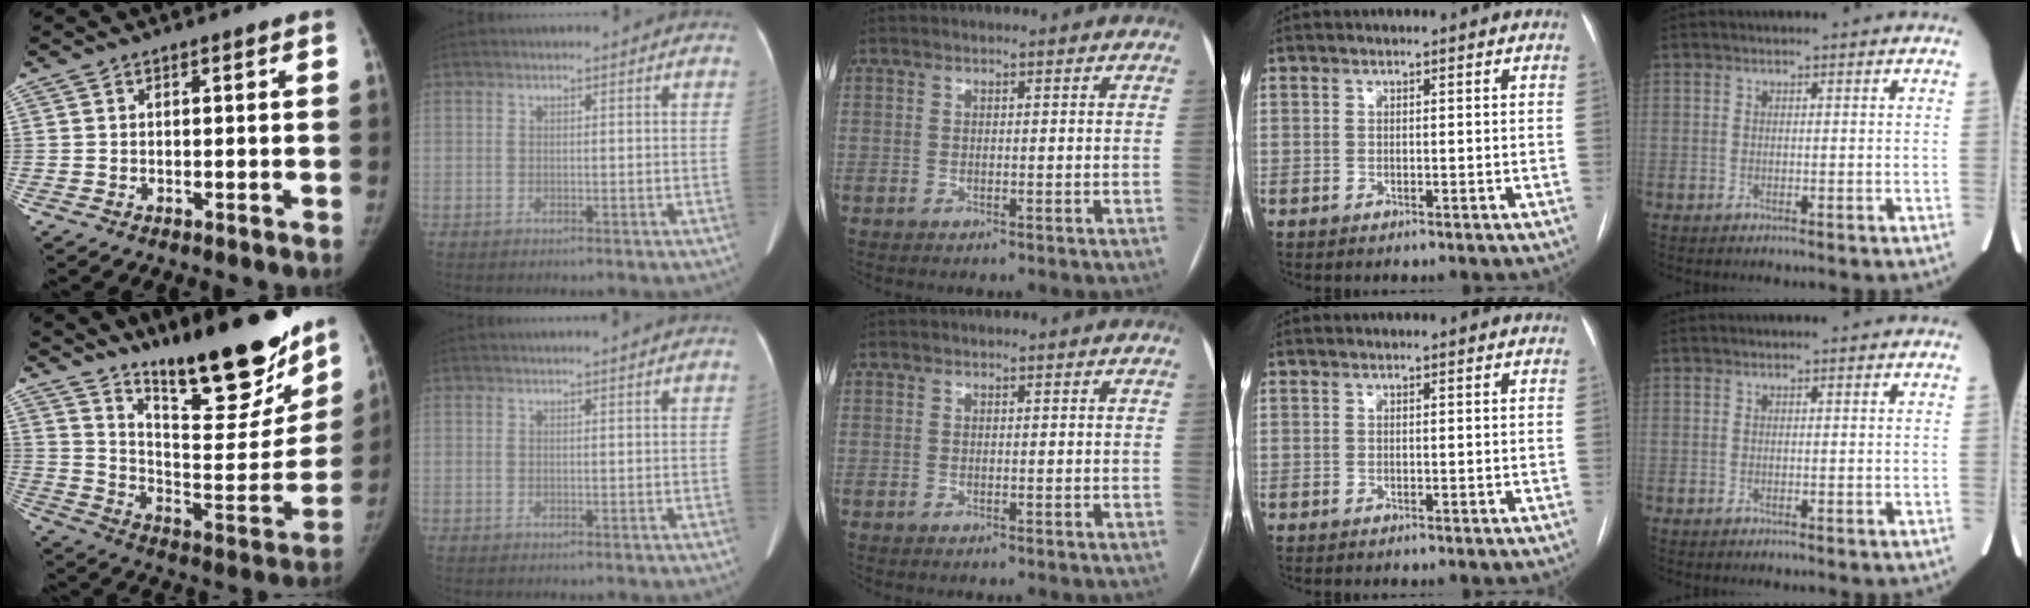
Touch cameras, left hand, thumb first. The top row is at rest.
{"thumb": {"total": 26.8, "force": [19.6, 7.0, 16.9], "torque": [-0.207, -0.110, 0.296]}, "index": {"total": 2.4, "force": [2.1, -0.6, 0.8], "torque": [-0.012, 0.006, 0.026]}}